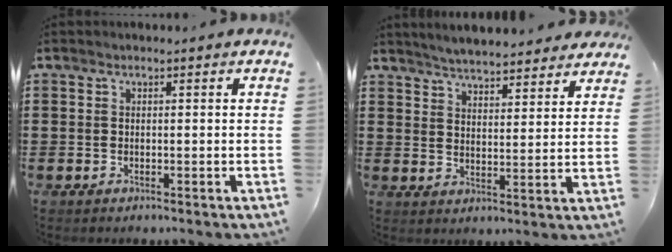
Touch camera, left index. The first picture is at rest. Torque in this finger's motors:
{"motor_torque": [2.14, 0.00, 0.44, 0.15]}